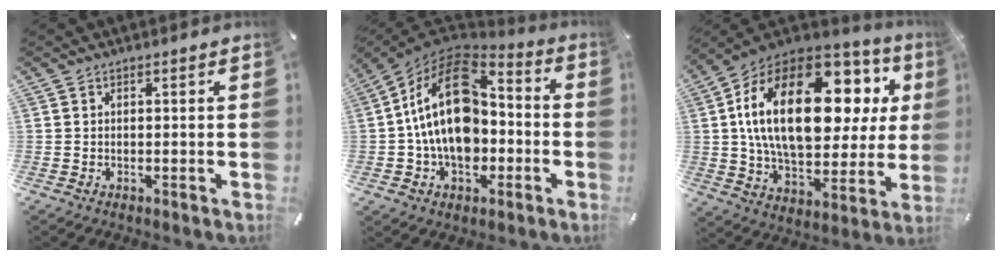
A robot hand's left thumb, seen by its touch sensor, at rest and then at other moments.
{"total": 20.0, "force": [-0.2, 14.5, 13.9], "torque": [-0.262, -0.001, -0.007]}
{"total": 27.8, "force": [7.1, 14.8, 22.4], "torque": [-0.420, -0.022, 0.114]}